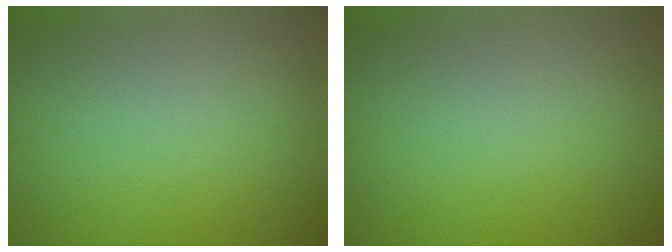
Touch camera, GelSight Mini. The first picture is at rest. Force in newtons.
{"total": 0.0}